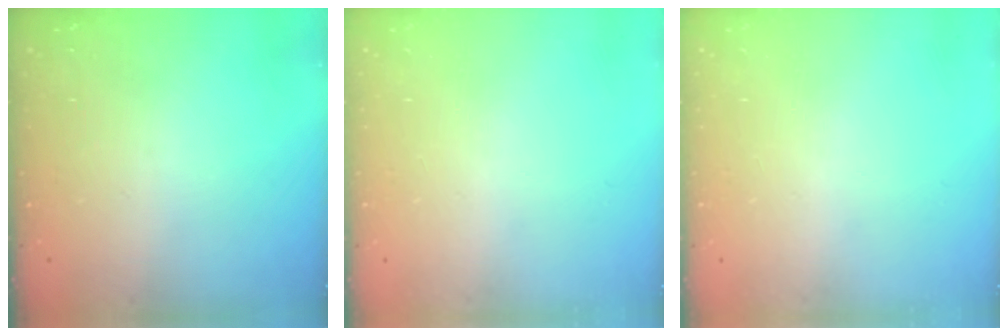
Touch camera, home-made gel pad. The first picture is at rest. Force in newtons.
{"total": 0.0}
{"total": 0.0}